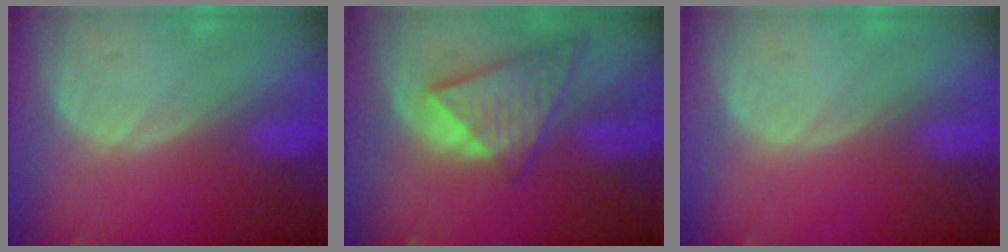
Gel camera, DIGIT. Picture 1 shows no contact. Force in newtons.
{"total": 8.9, "press": 7.6, "slide": 4.5}
{"total": 0.0}